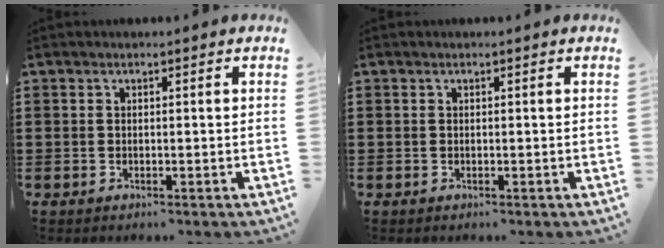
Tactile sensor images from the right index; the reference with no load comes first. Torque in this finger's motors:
{"motor_torque": [0.00, 0.00, 0.00, 0.00]}